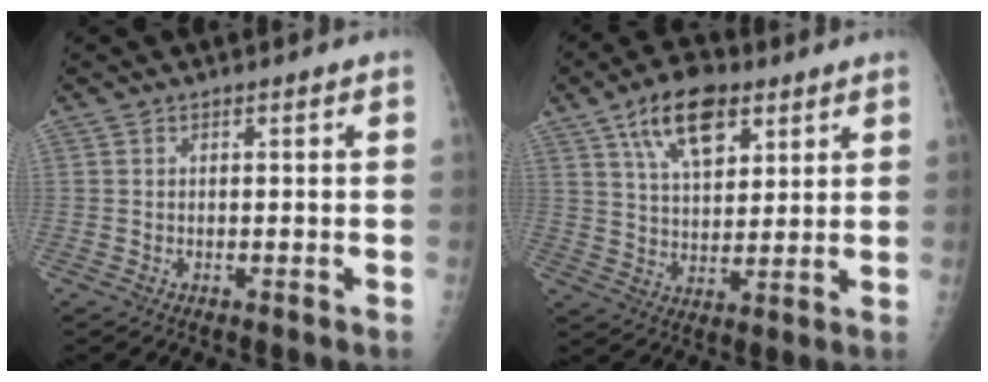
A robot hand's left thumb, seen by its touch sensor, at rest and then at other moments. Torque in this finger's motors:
{"motor_torque": [1.12, 1.19, 0.74, -0.48, 0.09]}